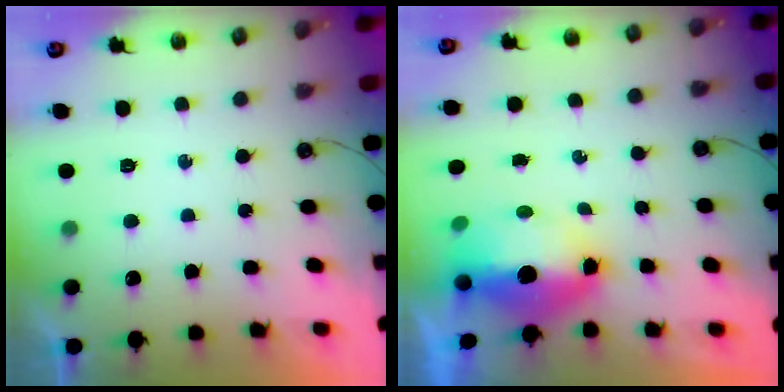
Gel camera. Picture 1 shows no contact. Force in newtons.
{"total": 9.1, "press": 9.0, "slide": 1.3}